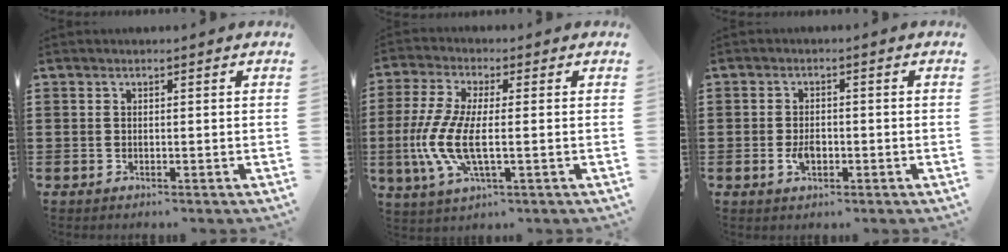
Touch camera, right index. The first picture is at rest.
{"total": 8.8, "force": [-1.6, 2.8, 8.1], "torque": [-0.197, -0.020, -0.037]}
{"total": 3.0, "force": [-0.8, 1.7, 2.4], "torque": [-0.051, 0.000, -0.015]}